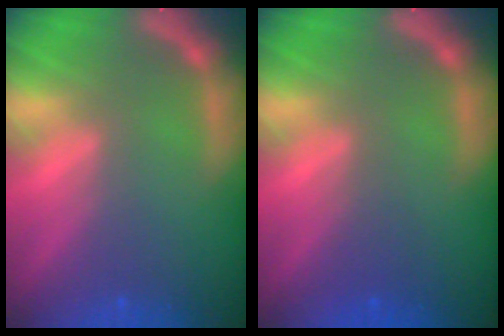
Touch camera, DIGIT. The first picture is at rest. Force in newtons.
{"total": 1.5}